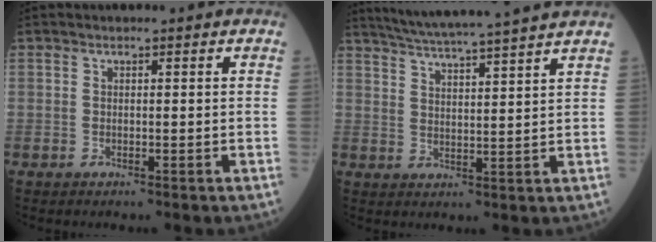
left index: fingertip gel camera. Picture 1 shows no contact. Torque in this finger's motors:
{"motor_torque": [0.04, -0.06, 0.04, 0.04]}